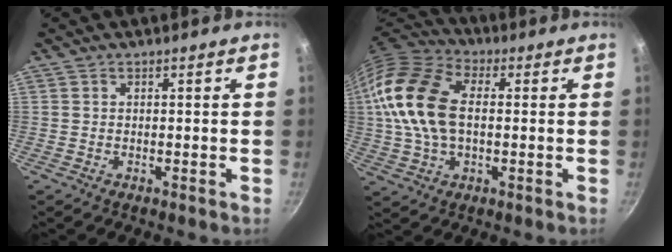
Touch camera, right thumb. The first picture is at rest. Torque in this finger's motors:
{"motor_torque": [-0.89, 1.96, 1.70, -0.25, 0.55]}